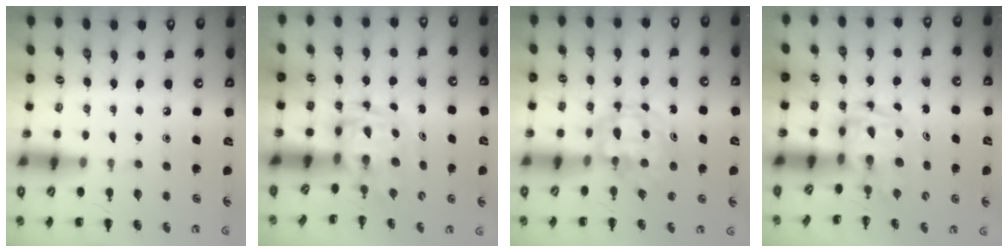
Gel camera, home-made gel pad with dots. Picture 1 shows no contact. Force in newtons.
{"total": 3.3, "press": 3.3, "slide": 0.6}
{"total": 5.3, "press": 5.1, "slide": 1.2}
{"total": 2.7, "press": 2.7, "slide": 0.5}